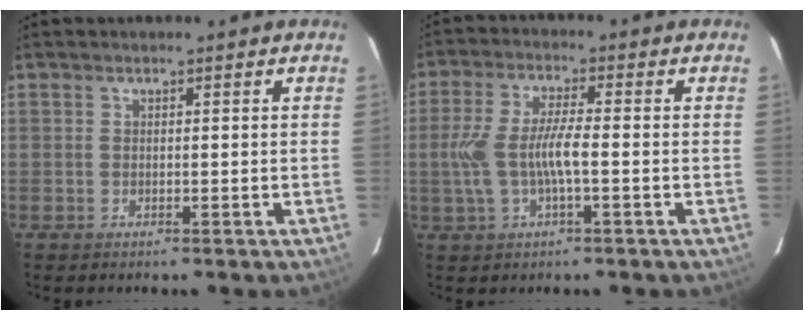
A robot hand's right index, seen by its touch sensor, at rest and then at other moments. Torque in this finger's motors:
{"motor_torque": [0.54, 0.05, 0.46, 0.17]}